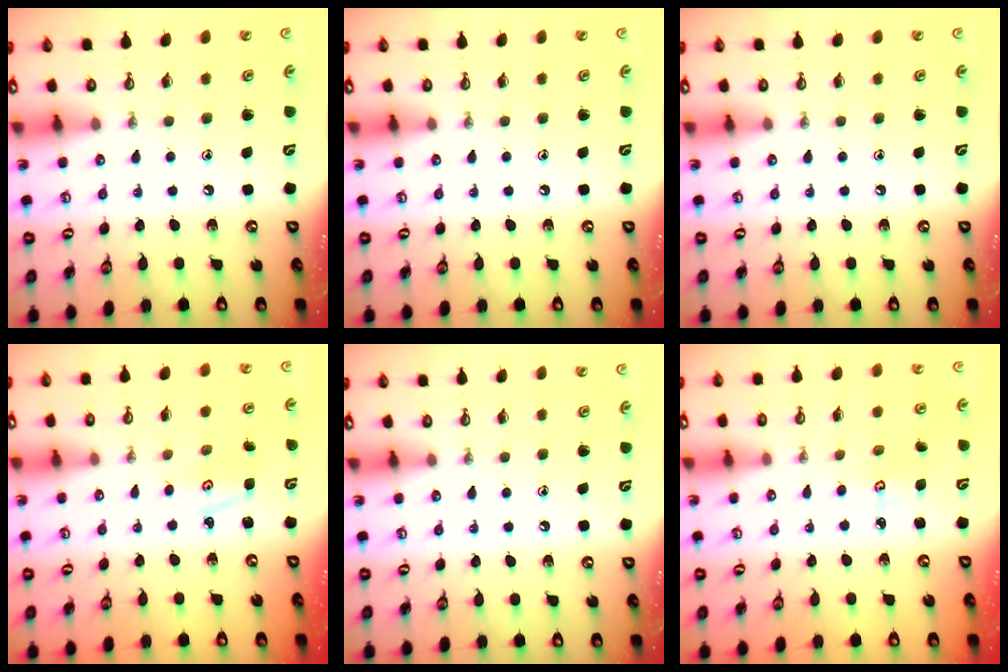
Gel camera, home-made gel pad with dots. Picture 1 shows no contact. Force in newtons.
{"total": 0.0}
{"total": 0.0}
{"total": 2.7, "press": 2.7, "slide": 0.4}
{"total": 0.0}
{"total": 2.5, "press": 2.4, "slide": 0.3}